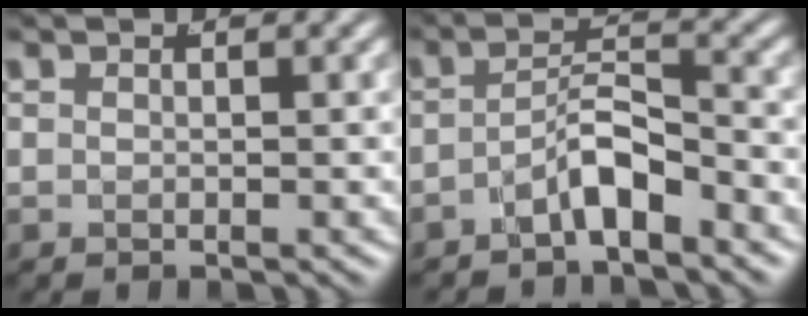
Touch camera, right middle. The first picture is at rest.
{"total": 3.7, "force": [-2.8, 0.9, 2.2], "torque": [-0.029, -0.003, -0.047]}